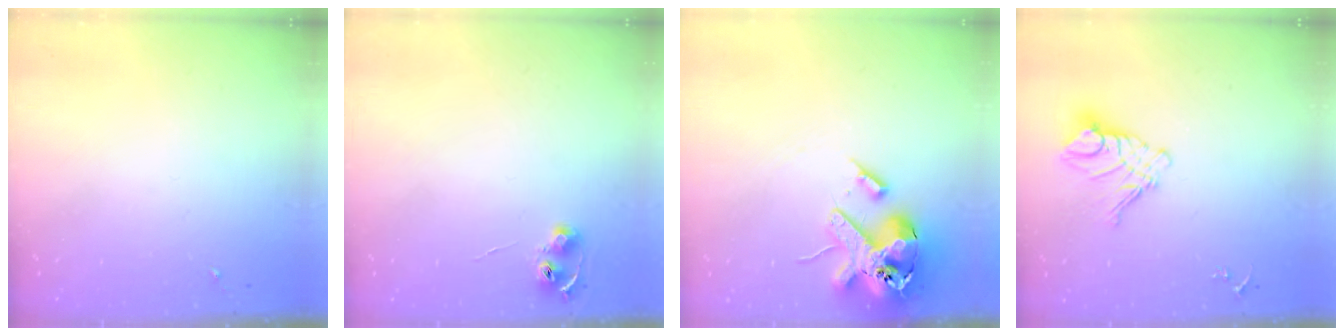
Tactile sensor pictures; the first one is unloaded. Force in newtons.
{"total": 6.4, "press": 6.4, "slide": 0.7}
{"total": 17.7, "press": 17.4, "slide": 2.9}
{"total": 12.1, "press": 12.0, "slide": 1.2}